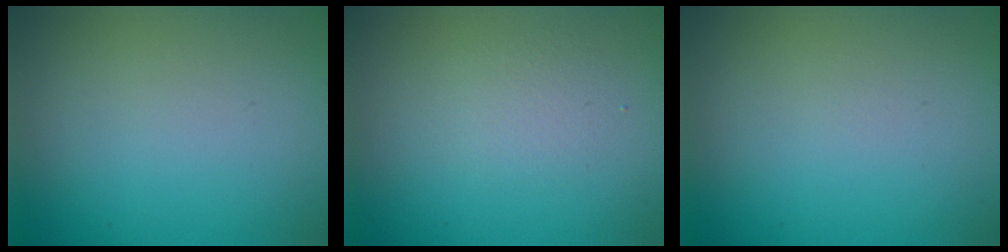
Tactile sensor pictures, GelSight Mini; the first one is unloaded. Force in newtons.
{"total": 1.5, "press": 1.5, "slide": 0.2}
{"total": 0.0}